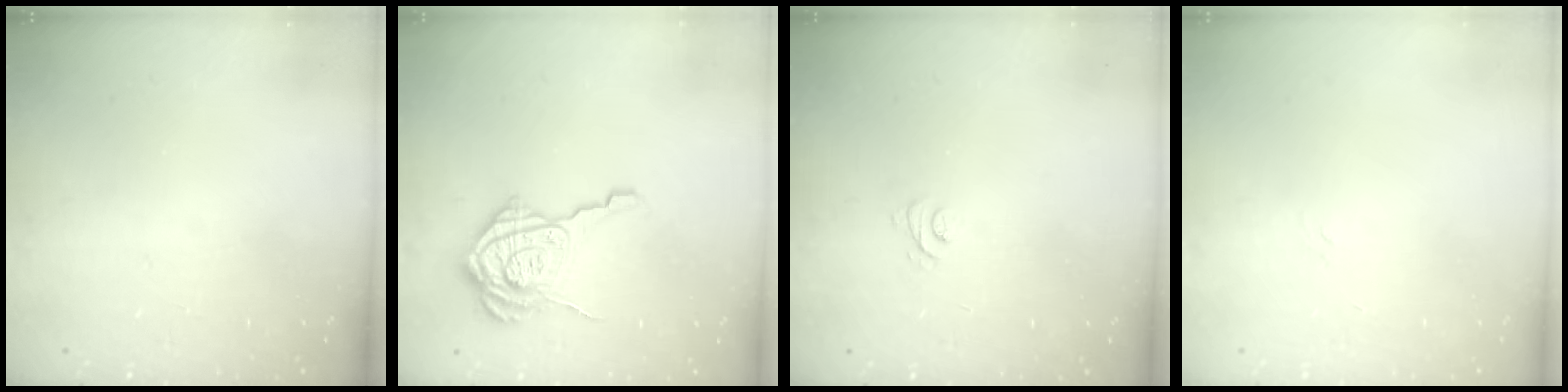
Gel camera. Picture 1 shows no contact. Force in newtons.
{"total": 13.5, "press": 13.4, "slide": 1.1}
{"total": 4.0, "press": 4.0, "slide": 0.3}
{"total": 2.3, "press": 2.0, "slide": 1.1}